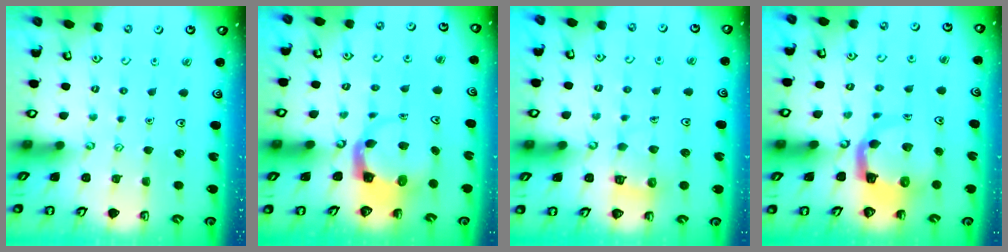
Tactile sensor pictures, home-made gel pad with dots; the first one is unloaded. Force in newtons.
{"total": 3.9, "press": 3.8, "slide": 0.6}
{"total": 6.3, "press": 6.3, "slide": 0.5}
{"total": 7.9, "press": 7.9, "slide": 1.1}